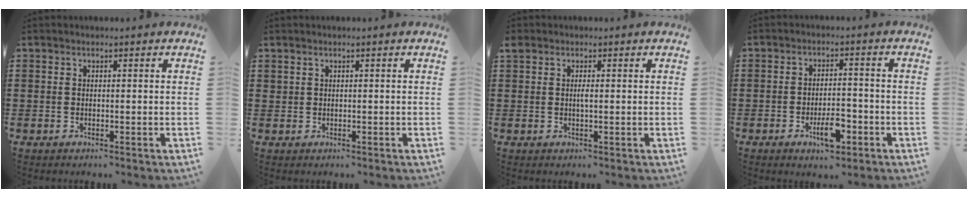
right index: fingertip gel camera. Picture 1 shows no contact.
{"total": 0.7, "force": [0.5, 0.5, 0.2], "torque": [-0.006, 0.002, 0.009]}
{"total": 1.2, "force": [0.2, 0.5, 1.1], "torque": [-0.022, 0.002, 0.002]}
{"total": 5.3, "force": [-2.5, 2.1, 4.2], "torque": [-0.072, 0.008, -0.044]}